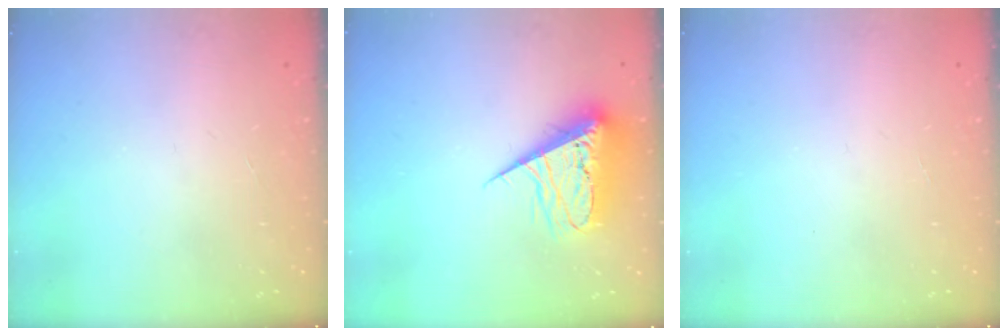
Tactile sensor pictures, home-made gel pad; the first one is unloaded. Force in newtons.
{"total": 9.7, "press": 9.6, "slide": 1.0}
{"total": 0.0}